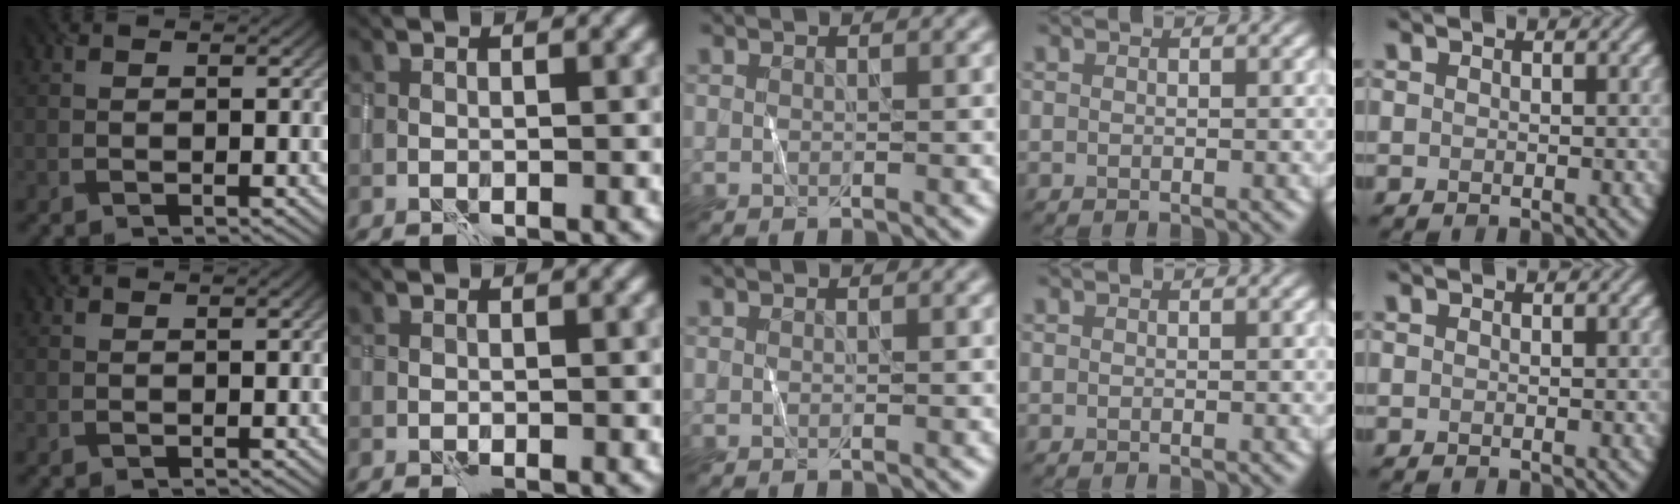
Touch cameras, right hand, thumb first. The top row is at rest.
{"thumb": {"total": 0.5, "force": [0.1, 0.0, 0.5], "torque": [-0.007, 0.003, 0.001]}}